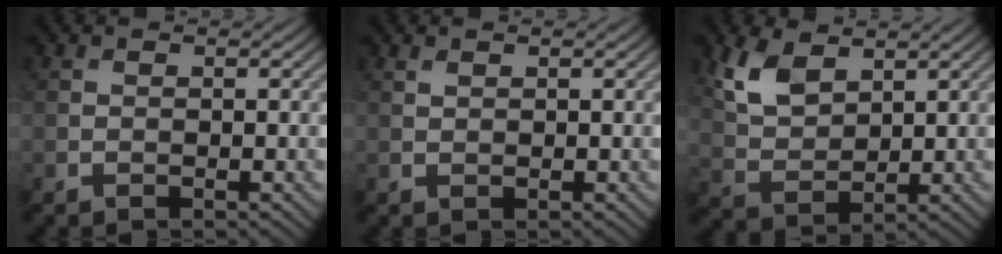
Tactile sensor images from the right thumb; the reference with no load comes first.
{"total": 0.7, "force": [0.6, 0.3, 0.3], "torque": [-0.013, 0.000, 0.014]}
{"total": 6.5, "force": [3.6, 3.6, 4.0], "torque": [-0.099, -0.003, 0.075]}